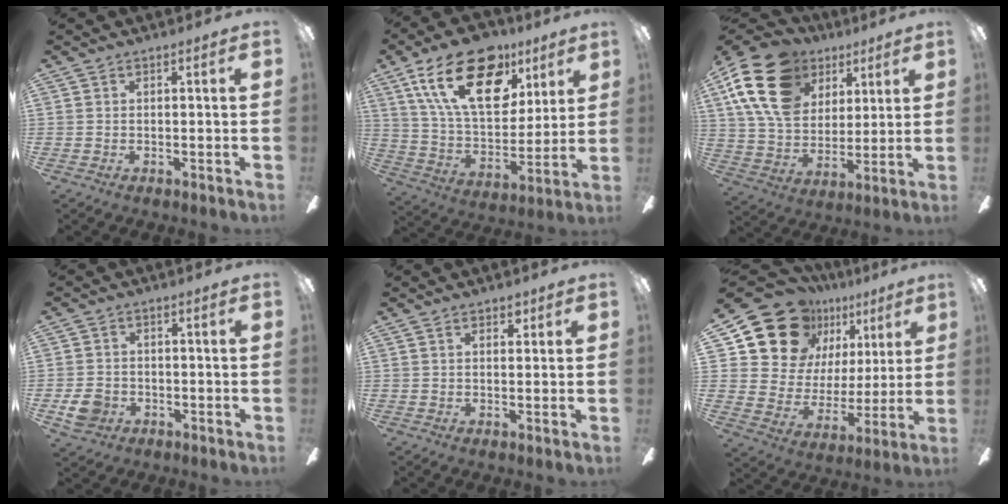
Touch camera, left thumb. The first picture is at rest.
{"total": 24.1, "force": [12.6, 13.4, 15.5], "torque": [-0.261, -0.048, 0.223]}
{"total": 21.1, "force": [10.5, 14.8, 10.8], "torque": [-0.226, -0.037, 0.194]}
{"total": 5.3, "force": [-2.1, 4.4, 2.1], "torque": [-0.044, 0.007, -0.038]}
{"total": 1.9, "force": [1.5, 1.2, 0.4], "torque": [0.006, -0.005, 0.024]}
{"total": 20.1, "force": [11.7, 14.3, 7.8], "torque": [-0.143, -0.061, 0.236]}